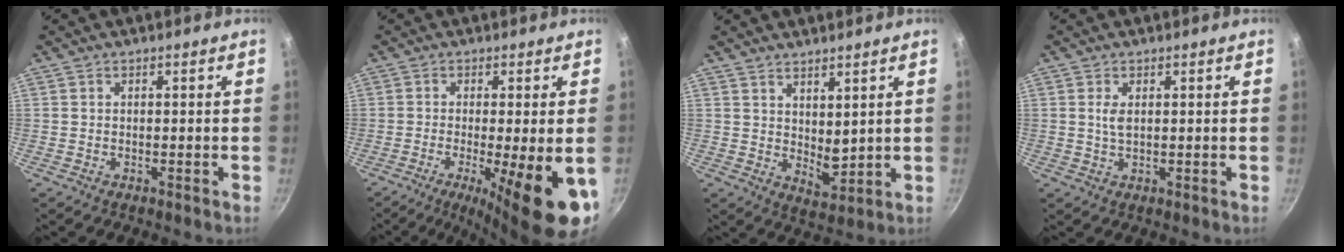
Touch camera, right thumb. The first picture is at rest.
{"total": 13.3, "force": [-4.3, 2.6, 12.3], "torque": [-0.181, -0.013, -0.057]}
{"total": 5.5, "force": [3.1, 2.2, 4.0], "torque": [-0.055, -0.031, 0.055]}
{"total": 2.2, "force": [0.6, 1.0, 1.8], "torque": [-0.035, -0.004, 0.012]}